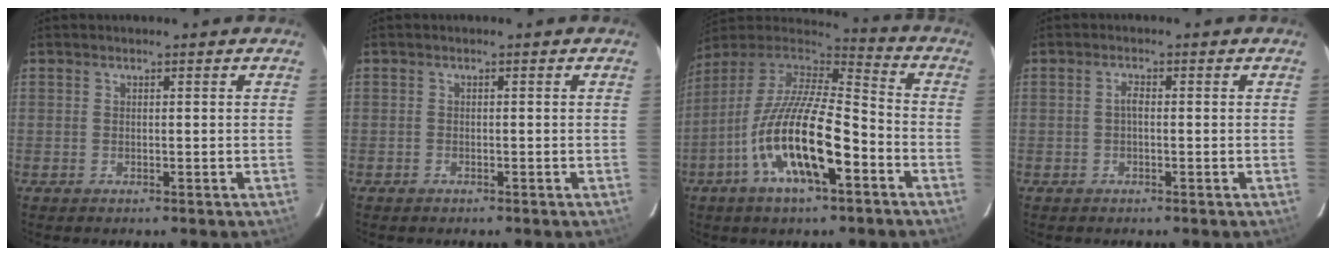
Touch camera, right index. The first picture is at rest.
{"total": 0.7, "force": [-0.6, 0.4, 0.0], "torque": [-0.002, 0.003, -0.010]}
{"total": 19.6, "force": [-7.9, 6.0, 17.0], "torque": [-0.318, -0.020, -0.153]}
{"total": 1.2, "force": [-0.2, 0.4, 1.1], "torque": [-0.022, 0.007, -0.006]}